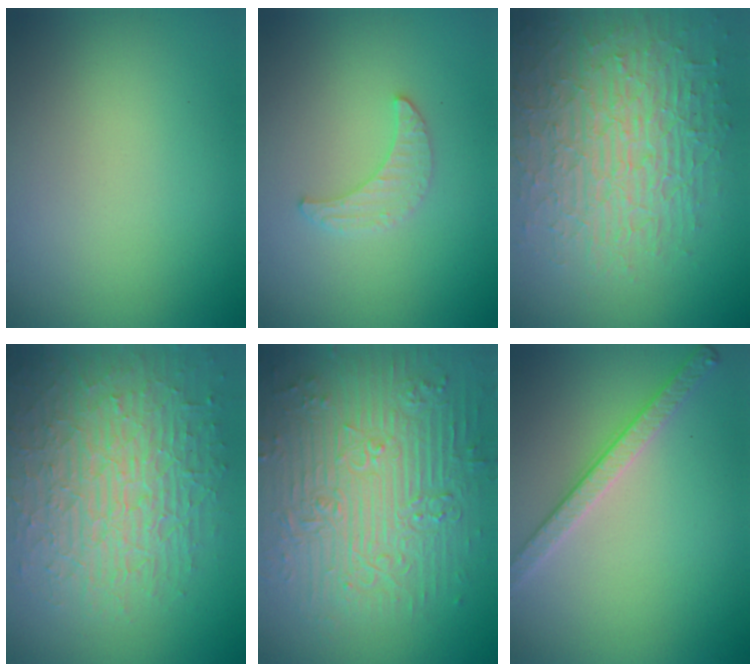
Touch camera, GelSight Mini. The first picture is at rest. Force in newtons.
{"total": 2.0, "press": 1.9, "slide": 0.5}
{"total": 8.6, "press": 6.1, "slide": 6.1}
{"total": 8.9, "press": 6.2, "slide": 6.3}
{"total": 9.1, "press": 6.7, "slide": 6.1}
{"total": 2.8, "press": 2.7, "slide": 0.8}